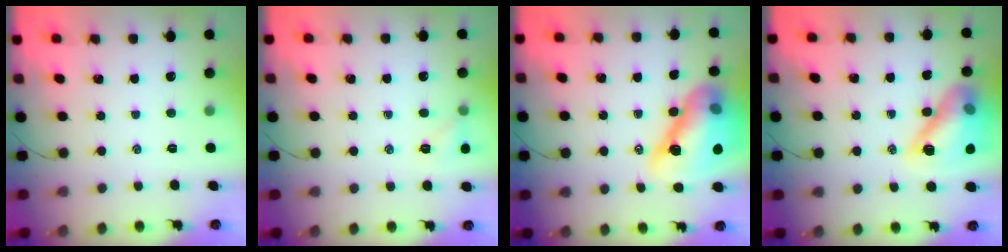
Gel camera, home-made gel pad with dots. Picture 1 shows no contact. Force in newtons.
{"total": 5.9, "press": 5.6, "slide": 1.7}
{"total": 19.3, "press": 18.5, "slide": 5.4}
{"total": 16.6, "press": 16.5, "slide": 2.6}